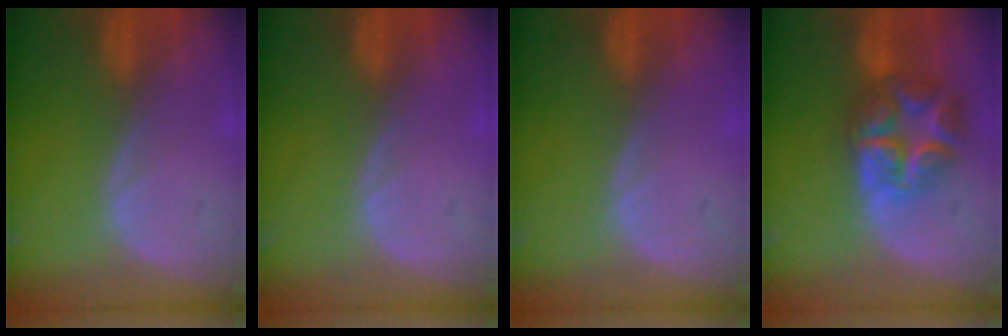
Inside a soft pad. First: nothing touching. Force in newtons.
{"total": 0.0}
{"total": 0.0}
{"total": 9.0, "press": 9.0, "slide": 0.5}